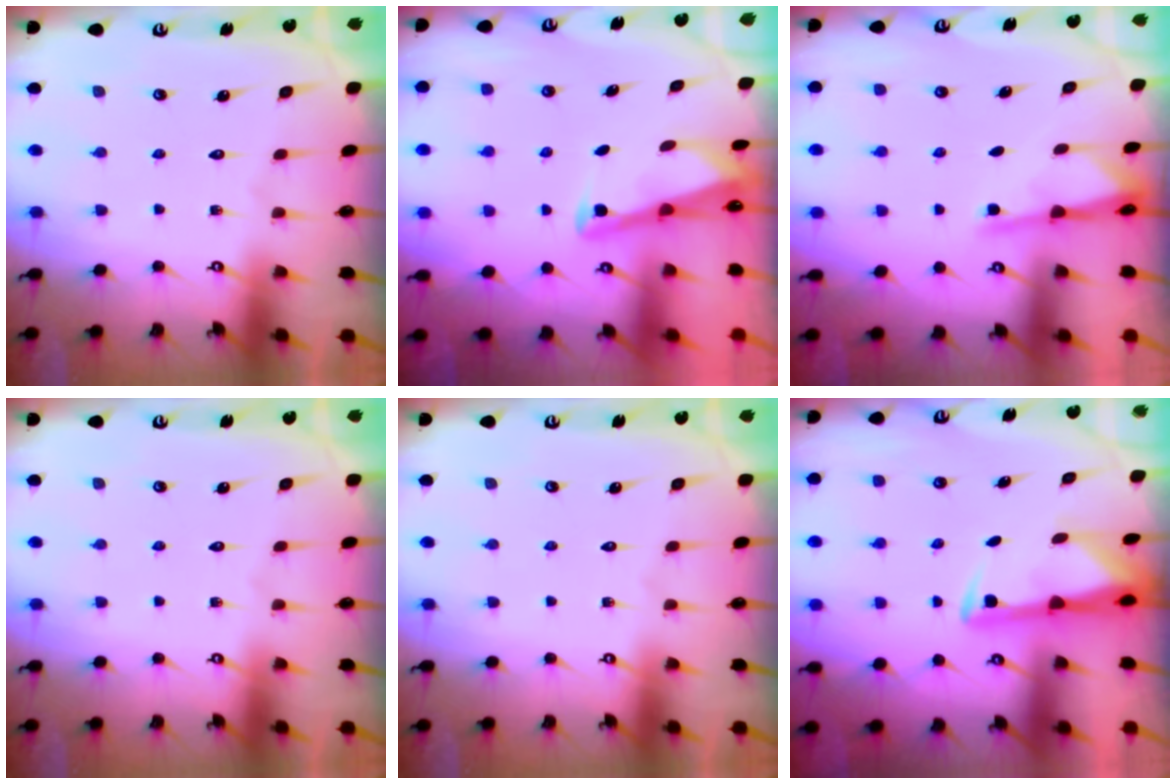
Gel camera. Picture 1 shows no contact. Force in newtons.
{"total": 2.9, "press": 2.8, "slide": 0.4}
{"total": 1.9, "press": 1.9, "slide": 0.3}
{"total": 0.0}
{"total": 0.0}
{"total": 2.8, "press": 2.8, "slide": 0.5}